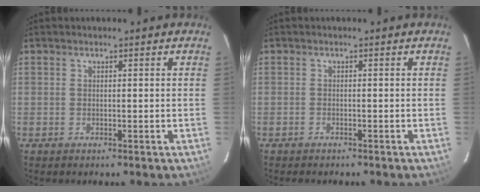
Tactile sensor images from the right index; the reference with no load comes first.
{"total": 1.9, "force": [-1.8, 0.5, 0.5], "torque": [-0.016, -0.003, -0.029]}